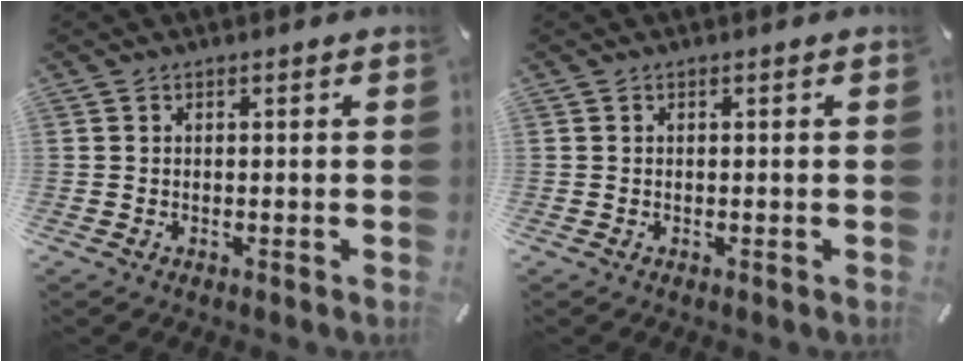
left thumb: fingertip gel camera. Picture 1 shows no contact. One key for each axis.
{"total": 0.0}